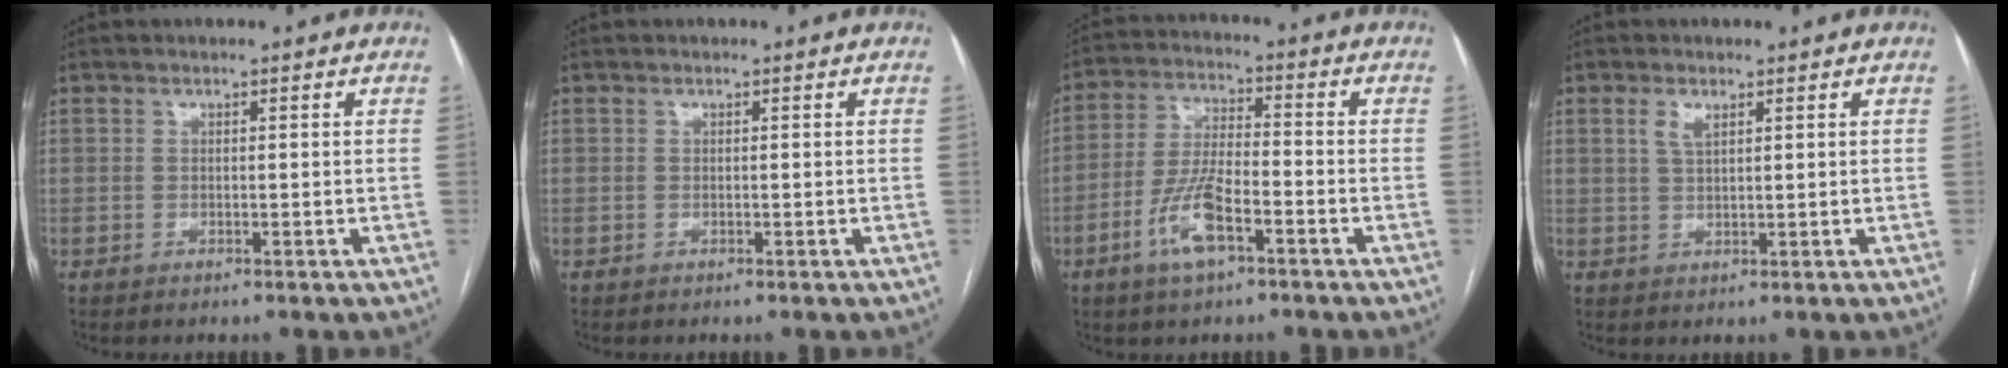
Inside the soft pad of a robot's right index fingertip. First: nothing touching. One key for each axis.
{"total": 0.0}
{"total": 9.2, "fx": -4.4, "fy": 2.5, "fz": 7.7, "tx": -0.164, "ty": -0.005, "tz": -0.082}
{"total": 2.3, "fx": 1.3, "fy": 0.8, "fz": 1.8, "tx": -0.040, "ty": 0.002, "tz": 0.028}